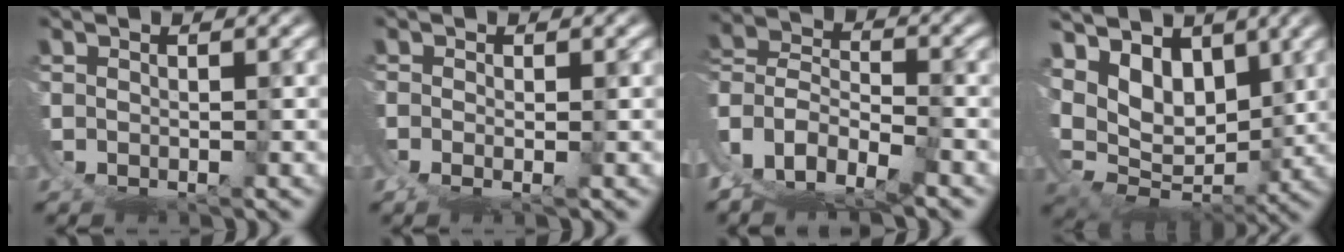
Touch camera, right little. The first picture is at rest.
{"total": 1.5, "force": [0.3, -1.1, 0.9], "torque": [-0.014, -0.004, 0.009]}
{"total": 8.3, "force": [-0.6, 7.1, 4.3], "torque": [-0.107, -0.031, -0.012]}
{"total": 7.4, "force": [2.6, 5.8, 3.9], "torque": [-0.092, -0.024, 0.047]}